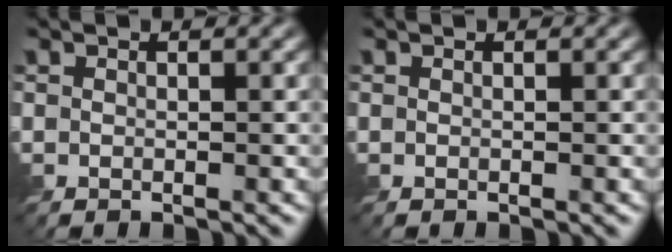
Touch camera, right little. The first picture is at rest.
{"total": 0.0}